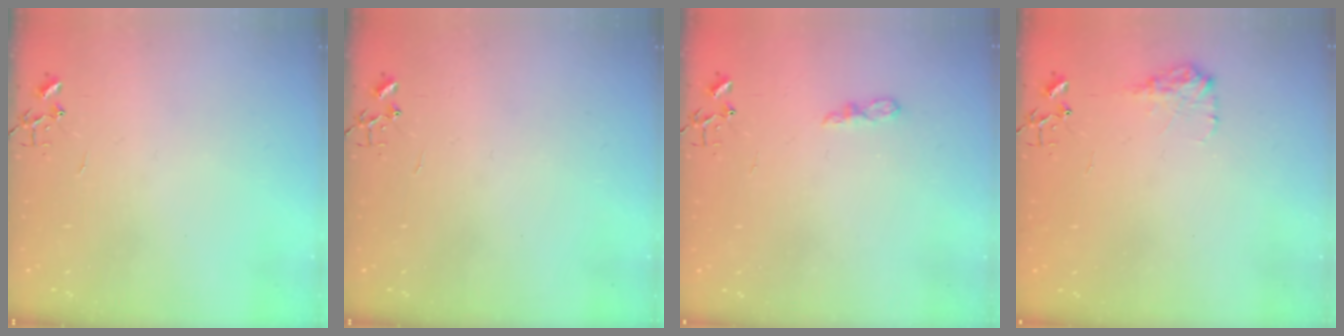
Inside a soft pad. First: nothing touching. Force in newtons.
{"total": 0.0}
{"total": 5.0, "press": 5.0, "slide": 0.5}
{"total": 9.6, "press": 9.6, "slide": 0.3}